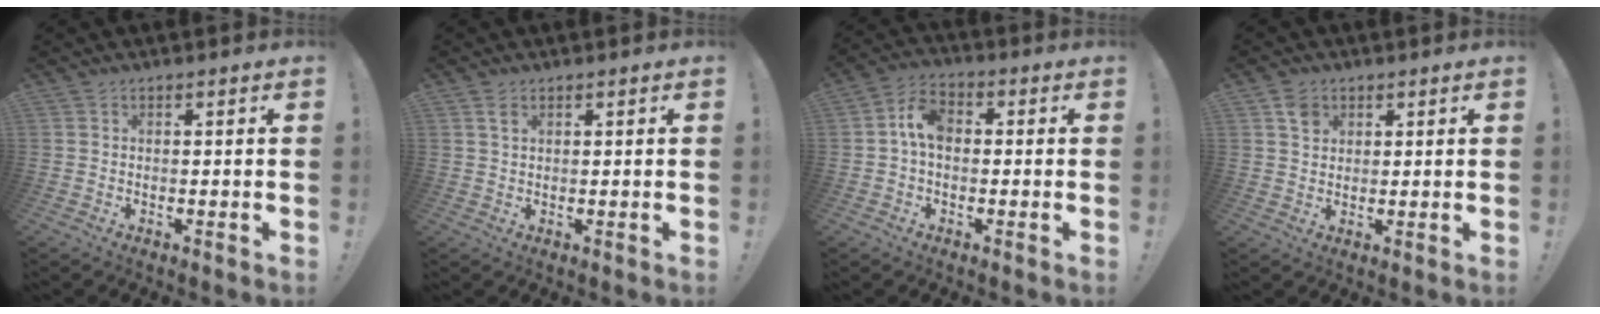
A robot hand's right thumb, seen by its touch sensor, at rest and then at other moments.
{"total": 1.8, "force": [1.0, 0.9, 1.2], "torque": [-0.019, -0.002, 0.017]}
{"total": 7.5, "force": [0.4, 5.1, 5.5], "torque": [-0.096, 0.019, 0.013]}
{"total": 4.0, "force": [2.0, 3.3, 1.2], "torque": [-0.009, -0.004, 0.036]}